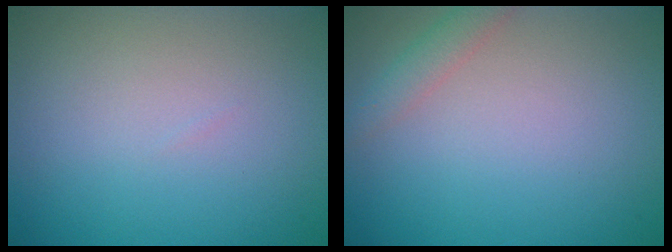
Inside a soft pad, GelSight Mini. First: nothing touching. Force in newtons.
{"total": 1.5, "press": 1.5, "slide": 0.1}